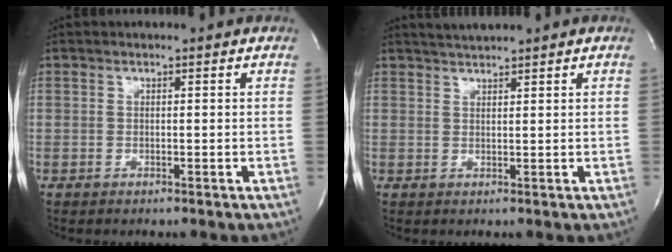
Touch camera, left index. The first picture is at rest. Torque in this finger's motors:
{"motor_torque": [-0.21, 0.01, 0.06, 0.06]}